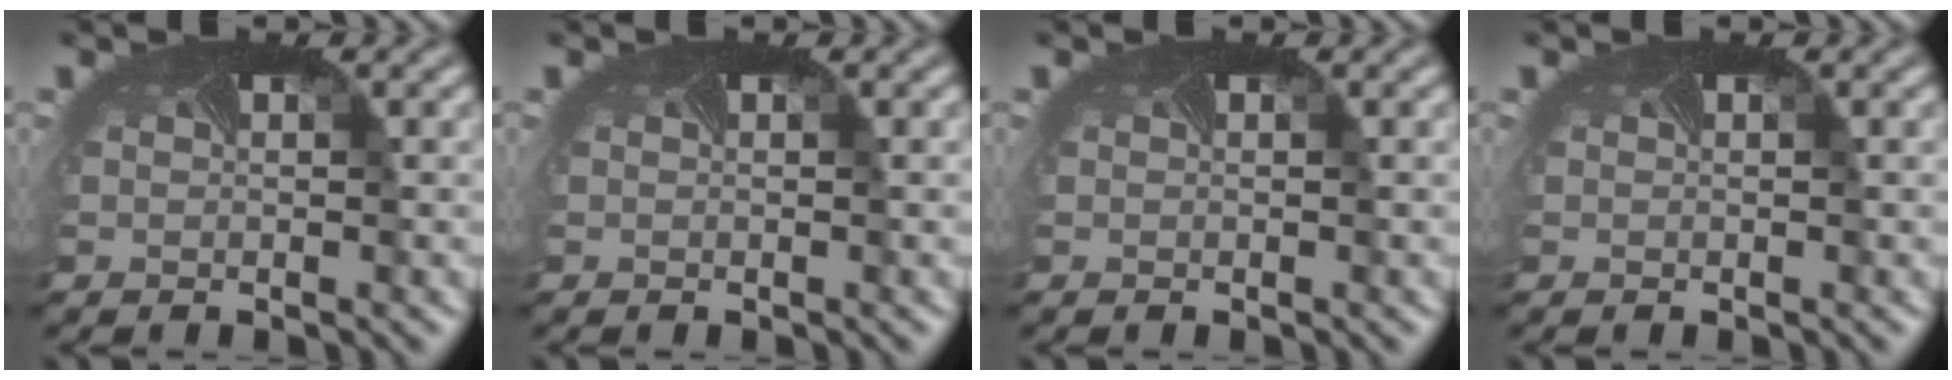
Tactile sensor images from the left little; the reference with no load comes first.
{"total": 0.0}
{"total": 0.0}
{"total": 0.0}